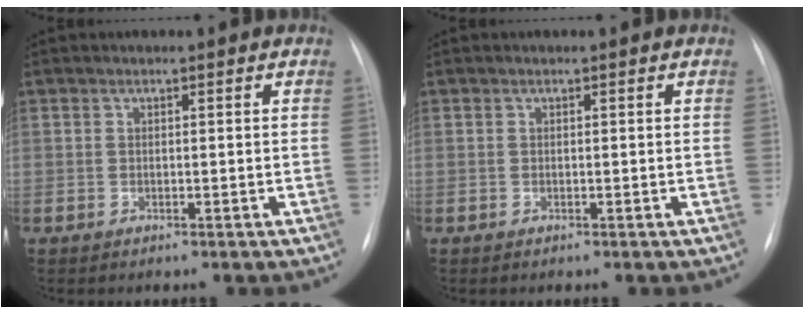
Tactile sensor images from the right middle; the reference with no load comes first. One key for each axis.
{"total": 0.0}